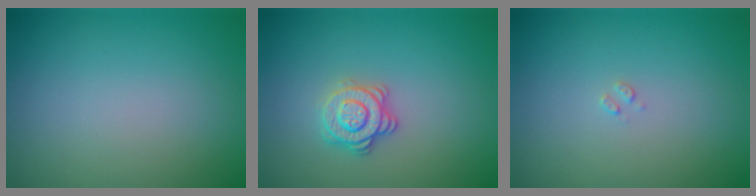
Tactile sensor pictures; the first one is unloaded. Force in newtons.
{"total": 2.8, "press": 2.6, "slide": 1.1}
{"total": 0.6, "press": 0.6, "slide": 0.2}